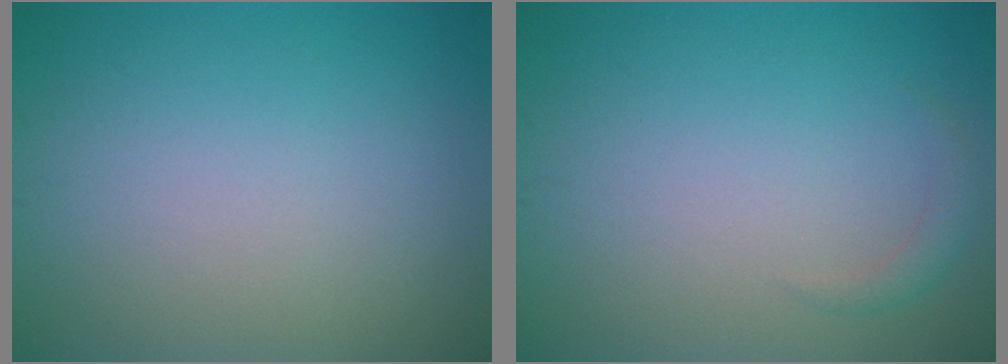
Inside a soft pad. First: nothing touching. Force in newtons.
{"total": 1.2, "press": 1.2, "slide": 0.2}